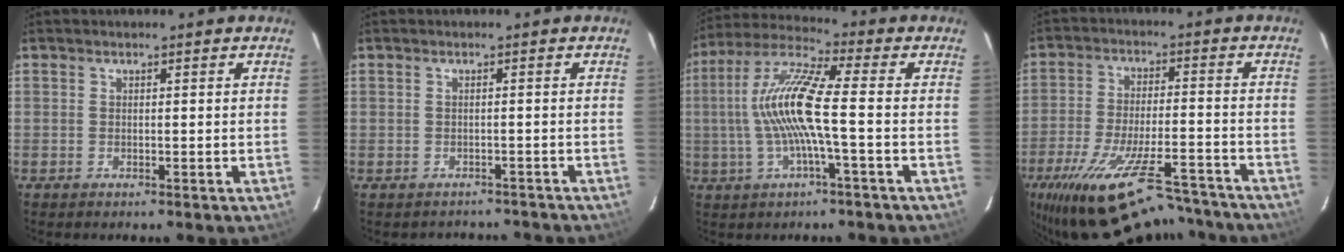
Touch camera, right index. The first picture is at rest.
{"total": 5.2, "force": [-4.5, 2.5, 0.8], "torque": [-0.006, 0.011, -0.050]}
{"total": 12.3, "force": [-1.1, 0.9, 12.2], "torque": [-0.242, 0.009, -0.024]}
{"total": 22.8, "force": [-18.8, 6.1, 11.5], "torque": [-0.219, -0.035, -0.278]}